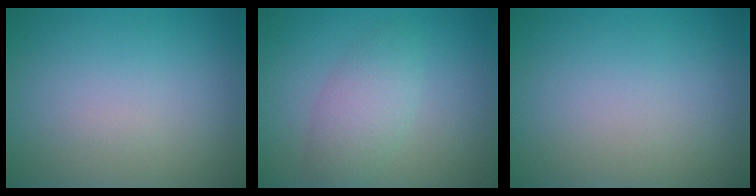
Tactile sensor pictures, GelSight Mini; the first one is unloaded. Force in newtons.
{"total": 3.2, "press": 3.2, "slide": 0.1}
{"total": 0.0}